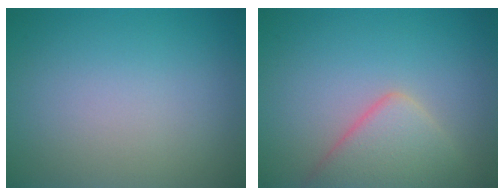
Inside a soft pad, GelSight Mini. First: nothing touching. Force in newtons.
{"total": 4.4, "press": 4.4, "slide": 0.2}